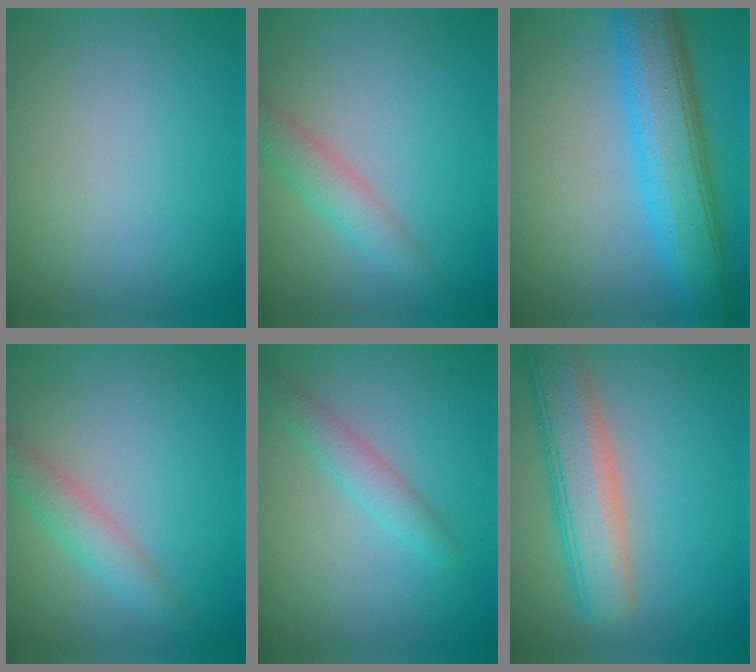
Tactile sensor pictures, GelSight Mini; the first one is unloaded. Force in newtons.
{"total": 2.7, "press": 2.7, "slide": 0.1}
{"total": 7.8, "press": 7.8, "slide": 0.1}
{"total": 2.7, "press": 2.7, "slide": 0.1}
{"total": 2.4, "press": 2.4, "slide": 0.2}
{"total": 6.7, "press": 6.6, "slide": 0.6}